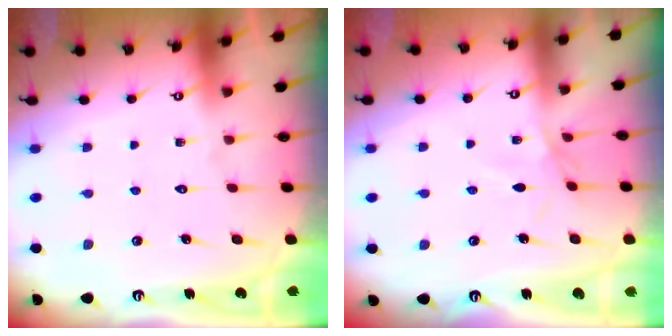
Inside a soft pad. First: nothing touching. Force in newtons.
{"total": 2.5, "press": 2.5, "slide": 0.6}